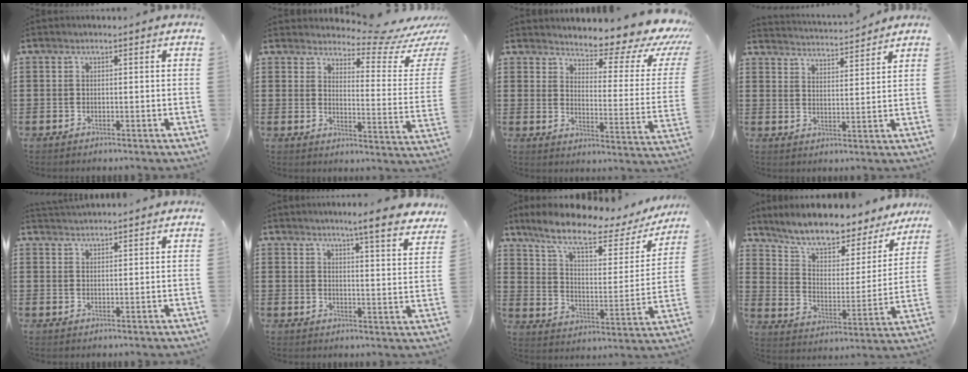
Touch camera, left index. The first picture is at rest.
{"total": 7.1, "force": [6.4, 0.8, 2.9], "torque": [-0.055, -0.051, 0.105]}
{"total": 7.3, "force": [6.3, 1.3, 3.4], "torque": [-0.057, -0.060, 0.100]}
{"total": 3.4, "force": [3.3, -0.5, 0.0], "torque": [-0.015, -0.025, 0.056]}
{"total": 1.9, "force": [1.9, 0.1, 0.0], "torque": [-0.006, 0.000, 0.036]}
{"total": 5.9, "force": [5.0, -0.5, 3.1], "torque": [-0.059, -0.032, 0.081]}
{"total": 10.4, "force": [7.8, 2.2, 6.5], "torque": [-0.149, -0.042, 0.131]}
{"total": 8.6, "force": [7.7, 1.7, 3.5], "torque": [-0.096, -0.055, 0.129]}